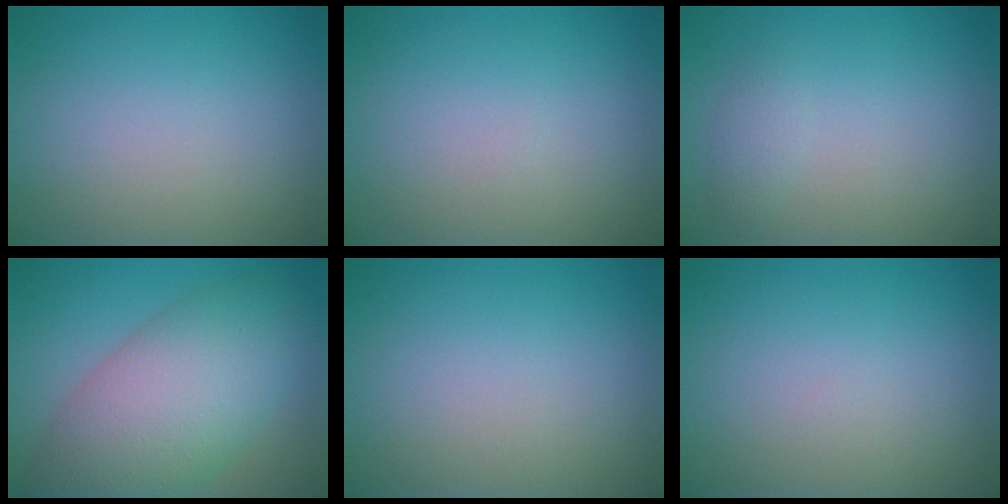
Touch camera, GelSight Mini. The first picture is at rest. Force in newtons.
{"total": 0.0}
{"total": 1.1, "press": 1.1, "slide": 0.1}
{"total": 9.8, "press": 9.8, "slide": 0.4}
{"total": 0.0}
{"total": 0.0}